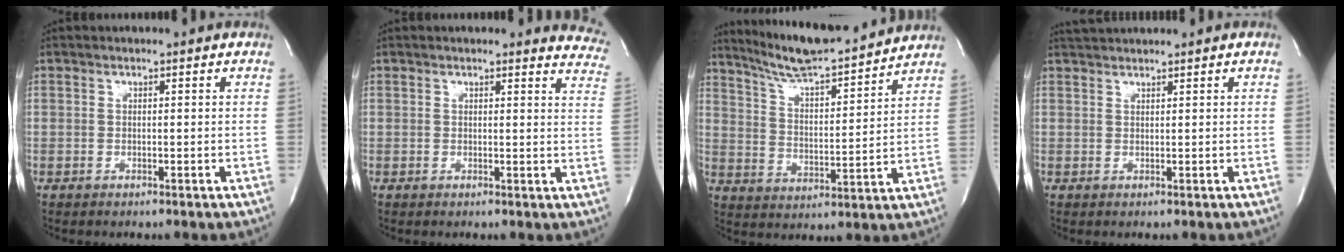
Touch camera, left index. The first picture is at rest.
{"total": 8.3, "force": [8.0, 1.7, 1.4], "torque": [0.019, -0.038, 0.047]}
{"total": 16.2, "force": [14.8, 0.9, 6.5], "torque": [-0.114, 0.004, 0.235]}
{"total": 2.5, "force": [2.4, -0.5, 0.4], "torque": [-0.009, 0.019, 0.052]}